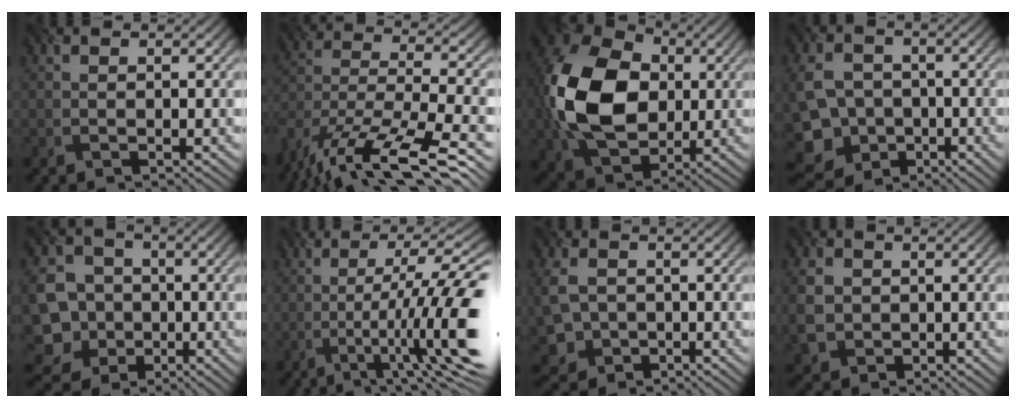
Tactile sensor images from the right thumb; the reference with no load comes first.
{"total": 15.1, "force": [-10.6, 5.9, 9.1], "torque": [-0.190, -0.012, -0.148]}
{"total": 16.4, "force": [0.6, 12.0, 11.2], "torque": [-0.278, 0.000, 0.012]}
{"total": 9.0, "force": [-2.3, 7.7, 4.2], "torque": [-0.117, -0.034, -0.048]}
{"total": 10.5, "force": [-3.1, 9.4, 3.5], "torque": [-0.105, -0.033, -0.084]}
{"total": 14.4, "force": [-3.7, 3.1, 13.6], "torque": [-0.204, 0.005, -0.052]}
{"total": 5.6, "force": [-0.8, 4.6, 3.0], "torque": [-0.088, -0.018, -0.014]}
{"total": 4.6, "force": [-0.1, 4.1, 2.0], "torque": [-0.066, -0.012, -0.003]}